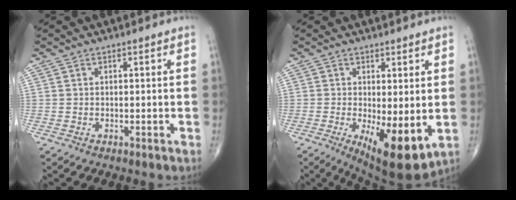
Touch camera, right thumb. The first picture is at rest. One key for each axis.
{"total": 10.5, "fx": -2.0, "fy": 3.6, "fz": 9.6, "tx": -0.146, "ty": -0.027, "tz": -0.020}